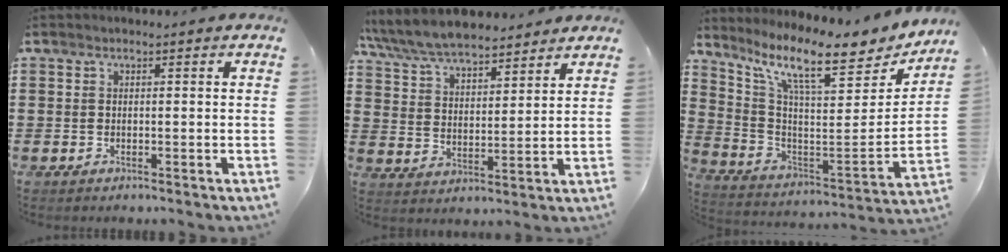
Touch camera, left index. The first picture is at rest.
{"total": 7.5, "force": [7.1, 1.1, 2.3], "torque": [-0.073, -0.027, 0.128]}
{"total": 11.5, "force": [8.8, 1.8, 7.3], "torque": [-0.160, -0.065, 0.142]}